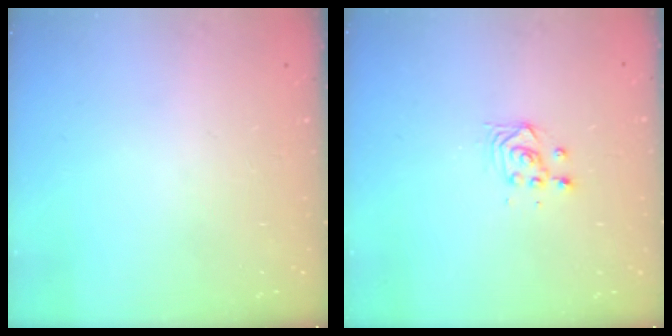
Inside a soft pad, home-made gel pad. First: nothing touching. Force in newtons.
{"total": 3.3, "press": 3.3, "slide": 0.2}